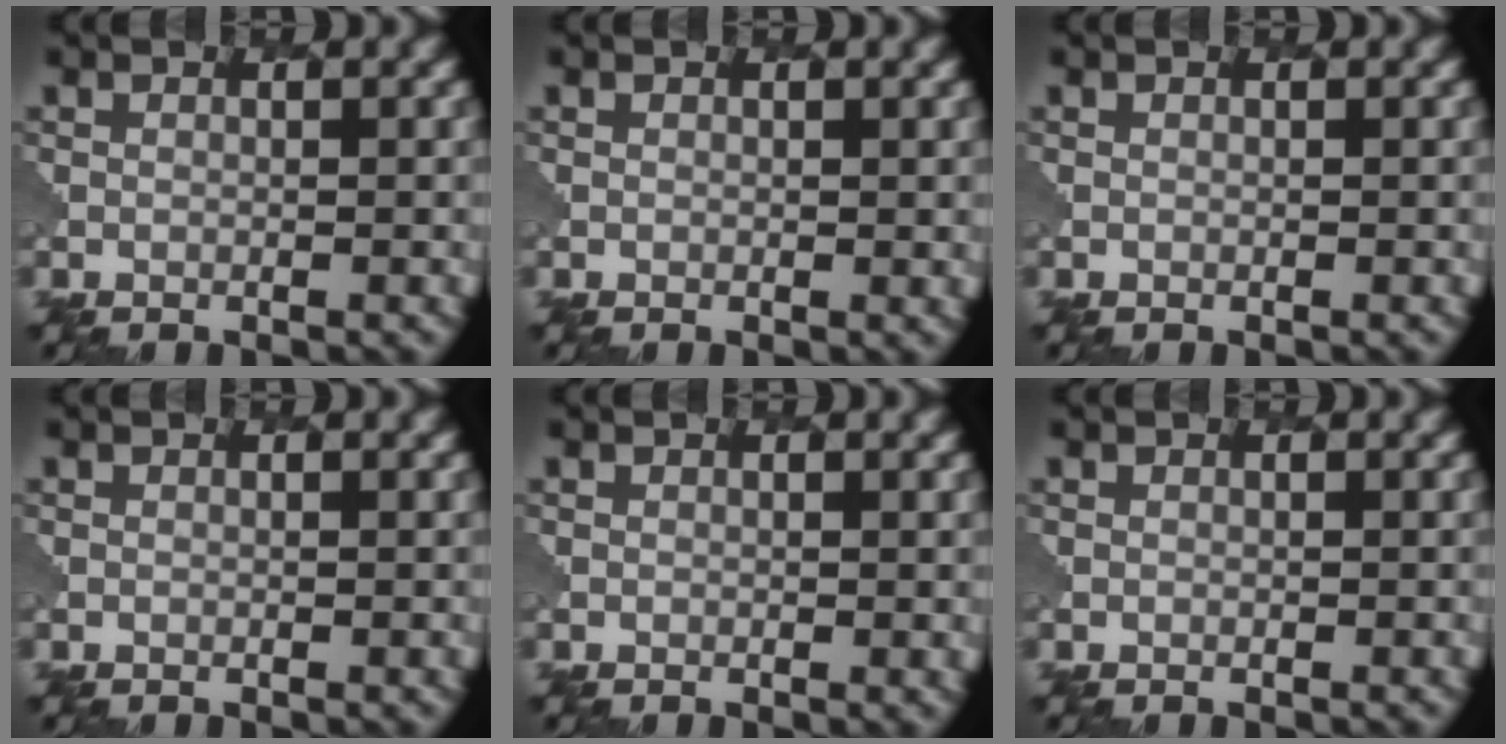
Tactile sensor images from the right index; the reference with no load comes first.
{"total": 0.7, "force": [0.2, 0.3, 0.6], "torque": [-0.008, -0.003, 0.002]}
{"total": 0.0}
{"total": 0.0}
{"total": 0.9, "force": [0.2, 0.3, 0.8], "torque": [-0.009, -0.004, 0.002]}
{"total": 0.0}